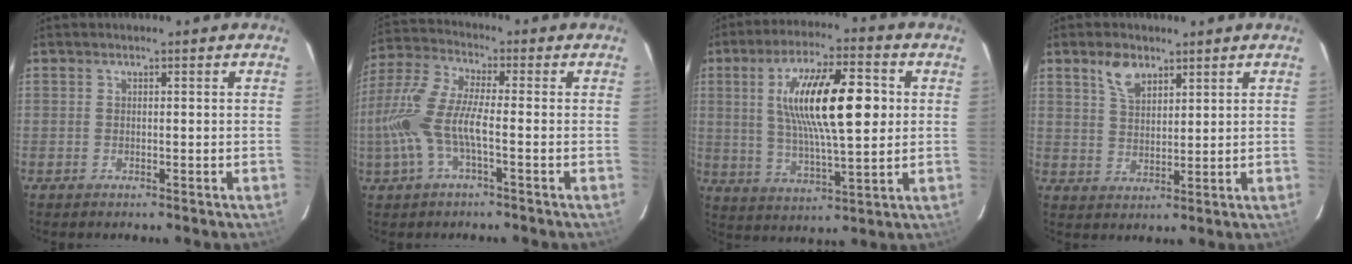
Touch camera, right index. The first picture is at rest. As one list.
[{"total": 11.5, "force": [-2.8, 2.7, 10.8], "torque": [-0.241, -0.001, -0.056]}, {"total": 16.8, "force": [3.0, 4.6, 15.9], "torque": [-0.281, 0.012, 0.056]}, {"total": 5.5, "force": [3.6, 2.9, 3.0], "torque": [-0.053, 0.007, 0.068]}]